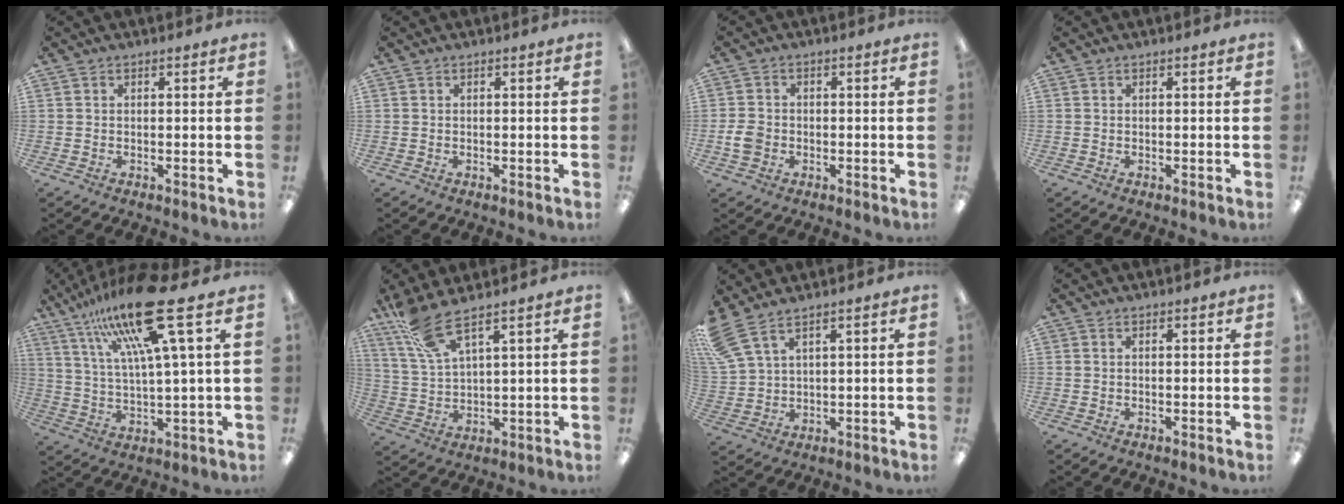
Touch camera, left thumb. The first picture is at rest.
{"total": 0.0}
{"total": 4.1, "force": [-0.9, 3.3, 2.3], "torque": [-0.052, 0.003, -0.019]}
{"total": 0.0}
{"total": 20.3, "force": [12.7, 2.8, 15.7], "torque": [-0.294, -0.053, 0.197]}
{"total": 8.7, "force": [7.0, 1.3, 5.0], "torque": [-0.116, -0.032, 0.130]}
{"total": 7.9, "force": [5.6, 2.9, 4.8], "torque": [-0.110, -0.016, 0.108]}
{"total": 0.0}